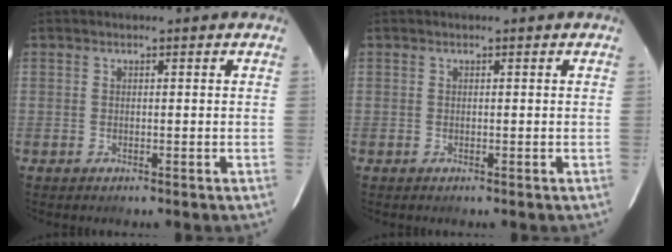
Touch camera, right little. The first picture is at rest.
{"total": 0.0}